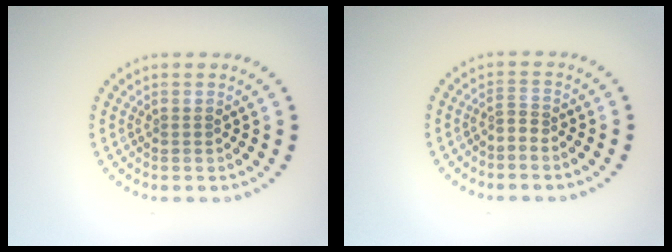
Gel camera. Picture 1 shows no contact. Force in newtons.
{"total": 1.0, "press": 0.5, "slide": 0.9}